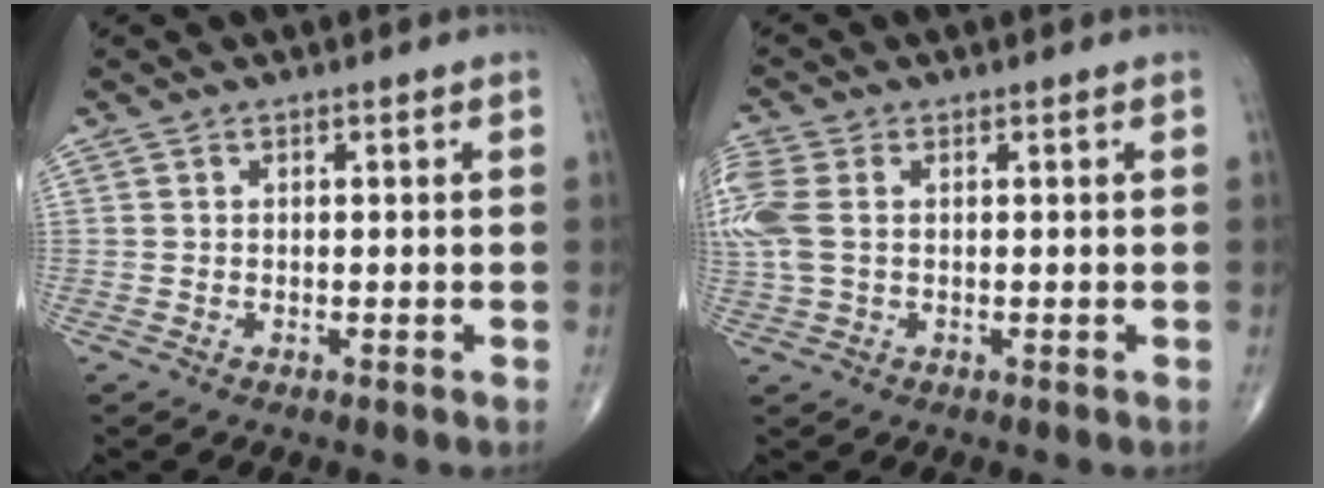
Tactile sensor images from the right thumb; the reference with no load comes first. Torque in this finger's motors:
{"motor_torque": [0.23, 0.12, 0.66, 0.26, 0.11]}